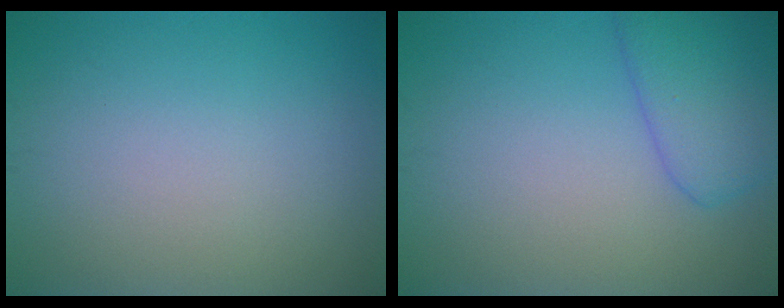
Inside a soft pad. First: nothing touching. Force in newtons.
{"total": 4.2, "press": 4.2, "slide": 0.3}